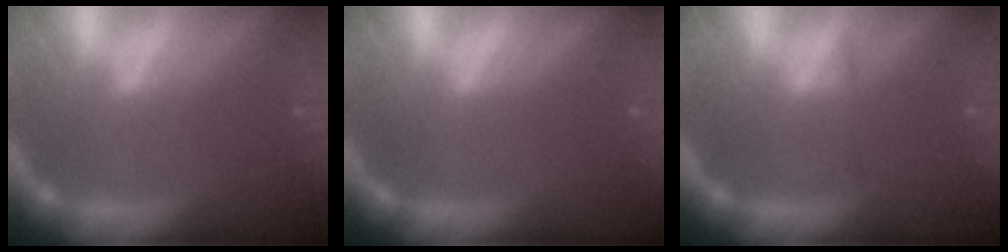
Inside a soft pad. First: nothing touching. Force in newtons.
{"total": 0.0}
{"total": 0.9}